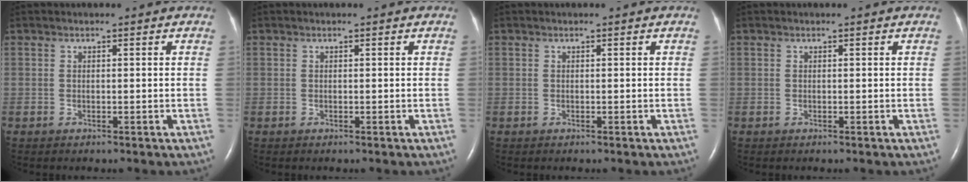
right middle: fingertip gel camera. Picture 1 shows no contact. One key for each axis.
{"total": 0.0}
{"total": 0.0}
{"total": 0.0}